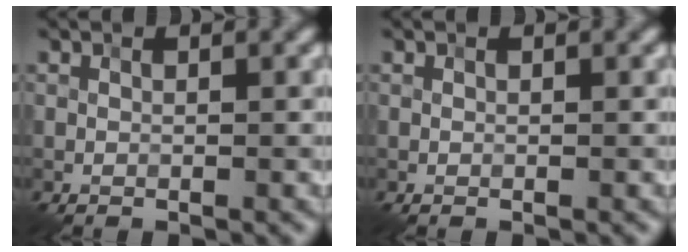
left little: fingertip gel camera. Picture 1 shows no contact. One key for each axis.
{"total": 0.0}